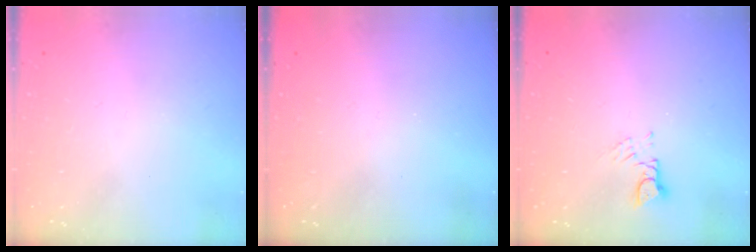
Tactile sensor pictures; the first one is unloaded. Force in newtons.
{"total": 0.0}
{"total": 3.3, "press": 3.3, "slide": 0.3}